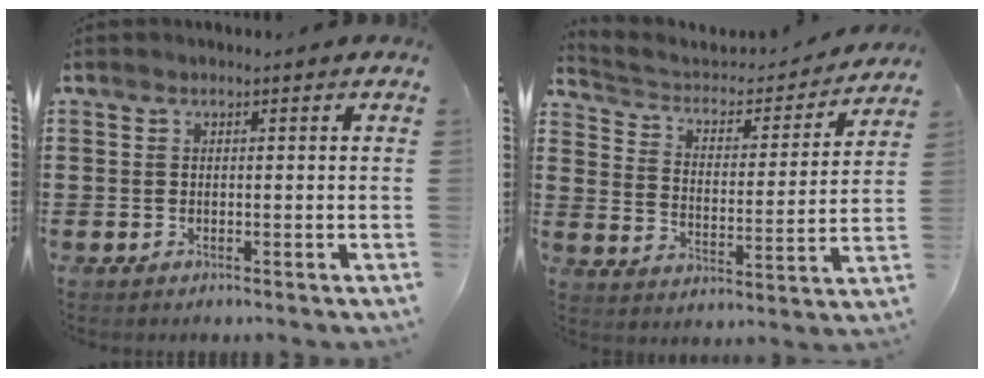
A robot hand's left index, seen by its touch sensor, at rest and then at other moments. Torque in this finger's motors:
{"motor_torque": [-0.17, 0.26, 0.10, 0.02]}